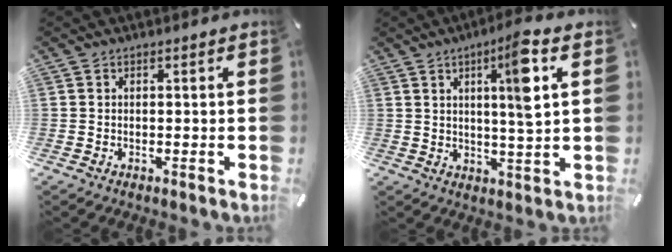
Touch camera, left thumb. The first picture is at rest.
{"total": 9.8, "force": [3.7, 1.3, 9.0], "torque": [-0.138, -0.011, 0.050]}